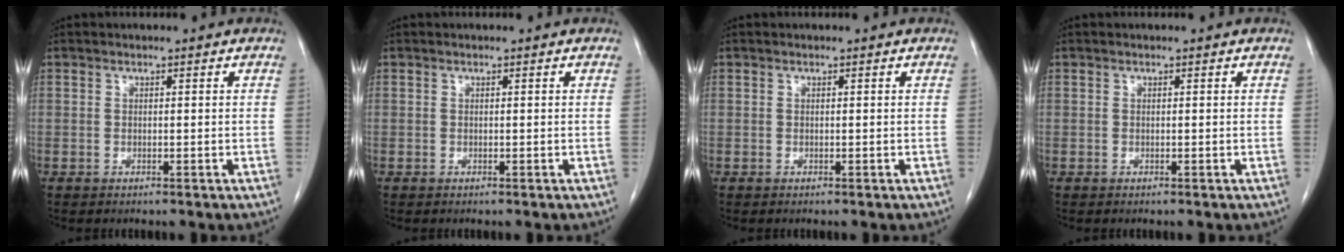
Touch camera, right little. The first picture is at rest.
{"total": 0.0}
{"total": 0.0}
{"total": 0.0}